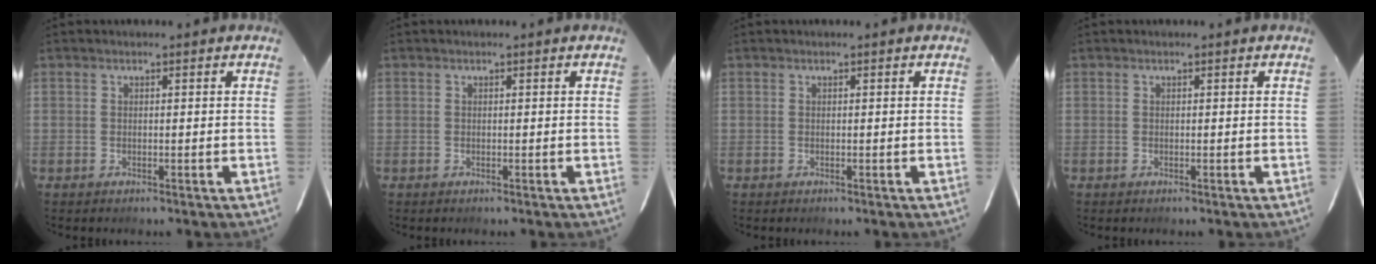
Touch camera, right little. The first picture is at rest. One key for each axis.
{"total": 0.0}
{"total": 0.0}
{"total": 0.0}